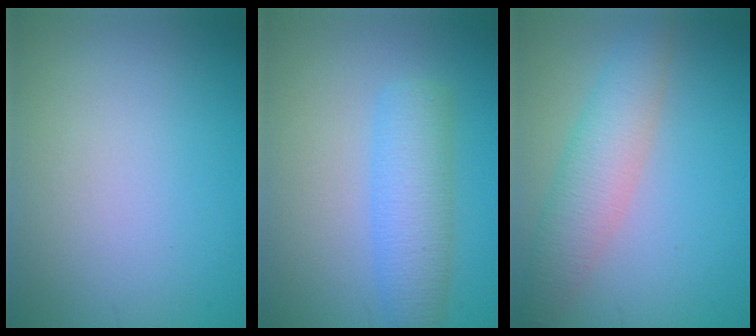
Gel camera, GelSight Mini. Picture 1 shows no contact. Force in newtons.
{"total": 4.6, "press": 4.6, "slide": 0.2}
{"total": 4.4, "press": 4.4, "slide": 0.4}